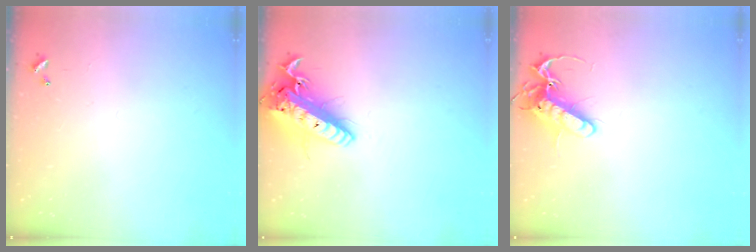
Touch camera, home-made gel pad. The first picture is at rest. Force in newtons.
{"total": 19.8, "press": 19.4, "slide": 4.0}
{"total": 13.9, "press": 13.8, "slide": 1.7}